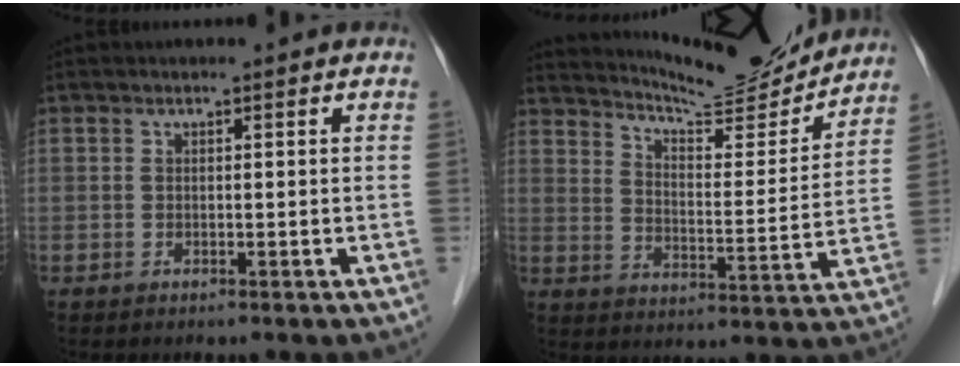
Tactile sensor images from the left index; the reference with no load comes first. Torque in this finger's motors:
{"motor_torque": [0.22, -0.37, 0.41, 0.04]}